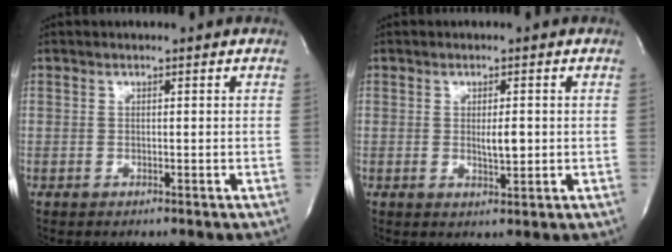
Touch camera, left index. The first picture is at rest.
{"total": 2.9, "force": [0.0, 0.8, 2.8], "torque": [-0.047, -0.004, 0.003]}